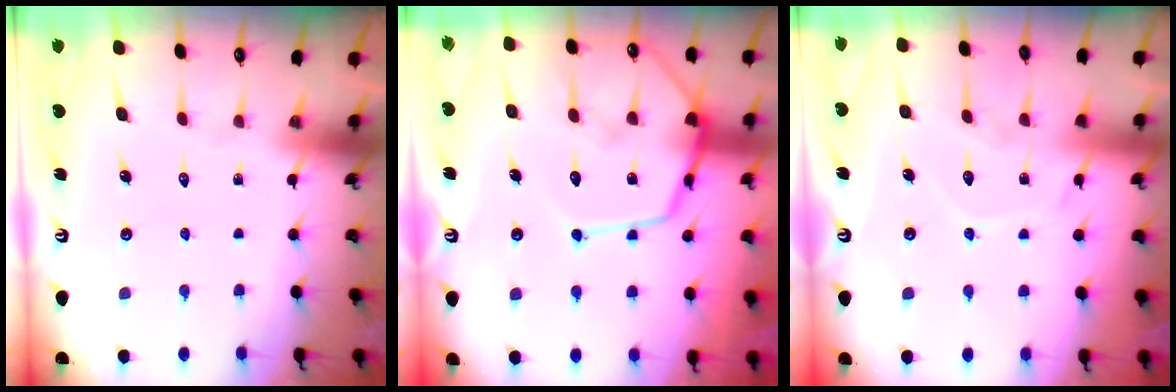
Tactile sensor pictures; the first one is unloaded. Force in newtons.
{"total": 14.8, "press": 14.7, "slide": 1.4}
{"total": 9.4, "press": 9.4, "slide": 0.2}